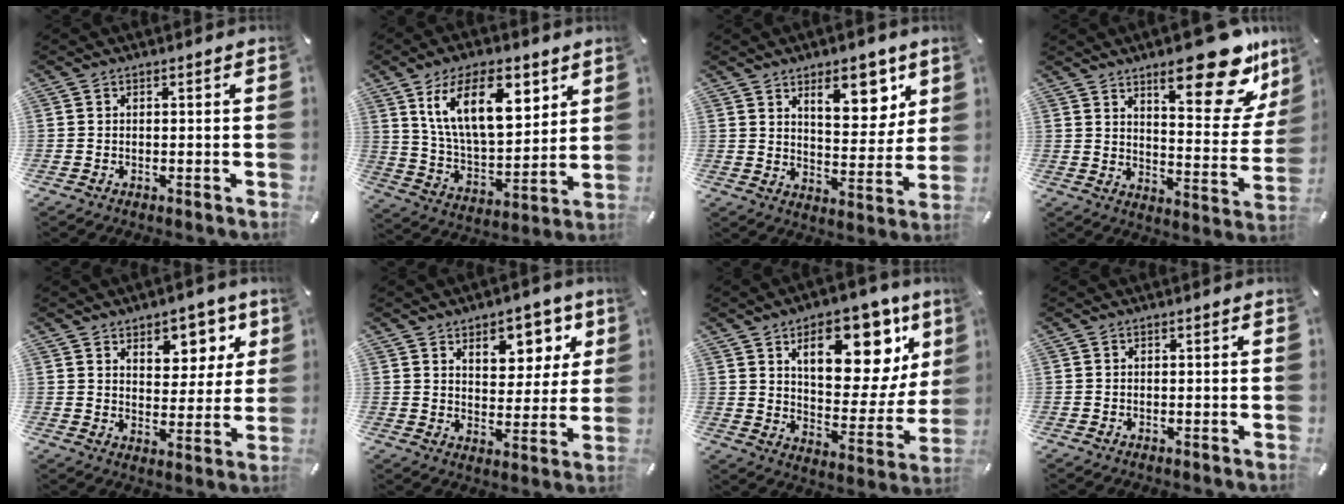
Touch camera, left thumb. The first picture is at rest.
{"total": 18.8, "force": [9.5, 9.3, 13.3], "torque": [-0.259, -0.025, 0.160]}
{"total": 11.6, "force": [6.8, 5.7, 7.6], "torque": [-0.087, -0.034, 0.109]}
{"total": 22.1, "force": [14.0, 8.2, 14.9], "torque": [-0.186, -0.103, 0.225]}
{"total": 8.1, "force": [4.9, 5.8, 2.8], "torque": [-0.011, -0.040, 0.080]}
{"total": 9.4, "force": [5.4, 6.3, 4.5], "torque": [-0.042, -0.031, 0.087]}
{"total": 20.0, "force": [10.5, 10.6, 13.3], "torque": [-0.168, -0.066, 0.167]}
{"total": 0.0}